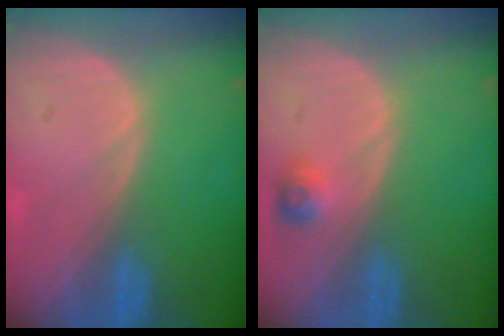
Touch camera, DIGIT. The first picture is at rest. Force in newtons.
{"total": 2.4, "press": 2.2, "slide": 0.9}